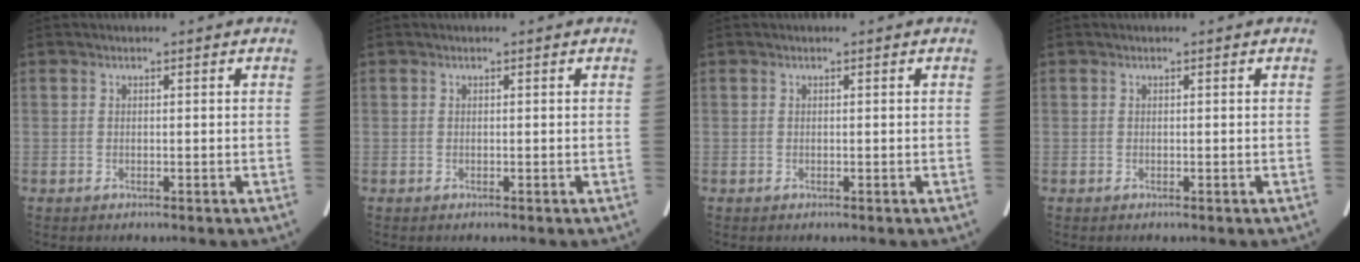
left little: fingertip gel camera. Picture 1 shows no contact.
{"total": 0.0}
{"total": 0.0}
{"total": 0.0}